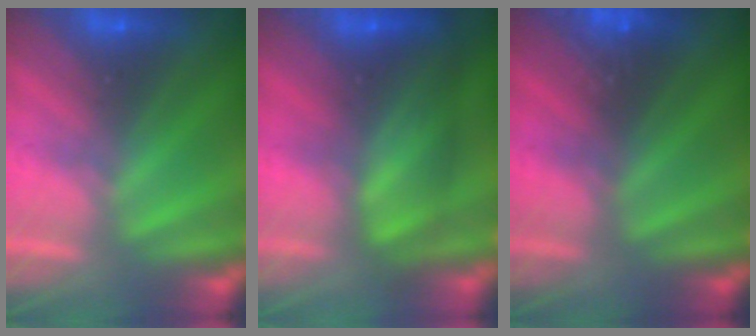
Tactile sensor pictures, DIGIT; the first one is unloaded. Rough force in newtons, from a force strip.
{"total": 8.7}
{"total": 2.9}